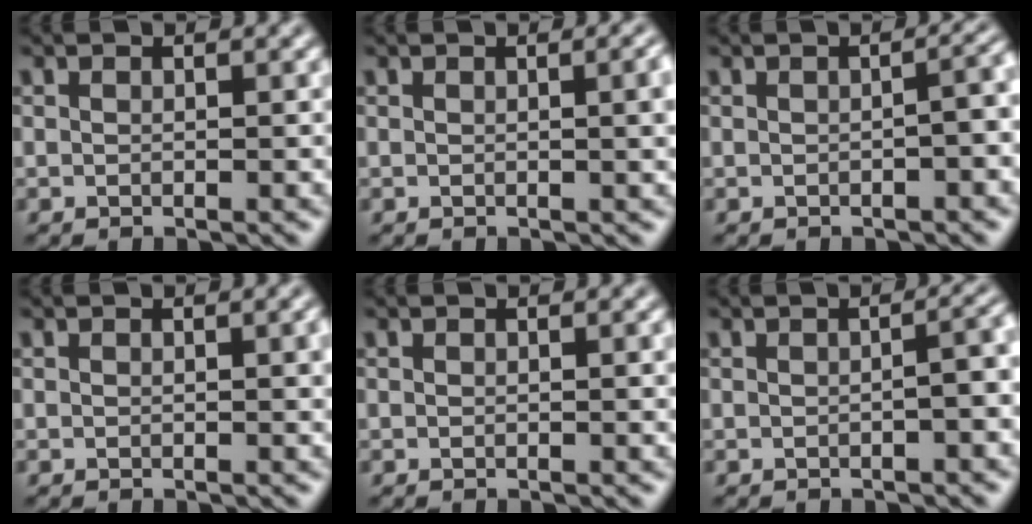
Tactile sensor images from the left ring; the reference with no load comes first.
{"total": 2.7, "force": [0.2, 0.9, 2.6], "torque": [-0.026, 0.004, -0.001]}
{"total": 2.7, "force": [-0.4, 1.1, 2.4], "torque": [-0.015, 0.011, -0.001]}
{"total": 1.2, "force": [0.2, 0.3, 1.1], "torque": [-0.015, 0.001, 0.003]}
{"total": 1.0, "force": [0.1, 0.2, 0.9], "torque": [-0.011, 0.001, 0.001]}
{"total": 2.8, "force": [-0.3, 1.1, 2.6], "torque": [-0.016, 0.013, -0.002]}